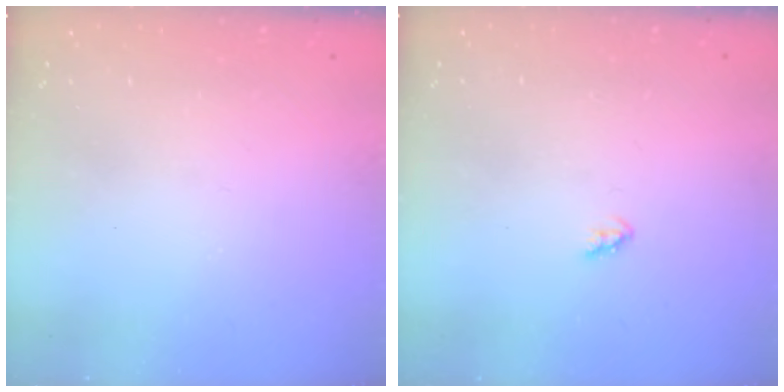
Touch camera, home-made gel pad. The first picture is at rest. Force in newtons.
{"total": 2.7, "press": 2.7, "slide": 0.3}